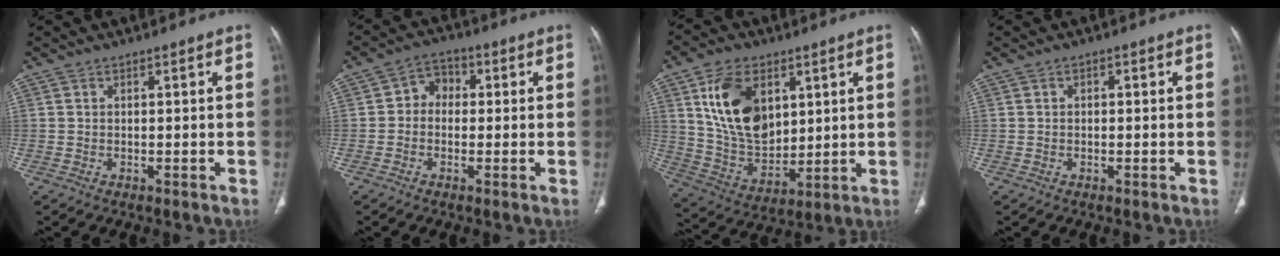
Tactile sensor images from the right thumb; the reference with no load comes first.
{"total": 5.0, "force": [0.1, 4.2, 2.8], "torque": [-0.023, 0.019, -0.012]}
{"total": 16.7, "force": [5.7, 10.6, 11.5], "torque": [-0.180, -0.027, 0.123]}
{"total": 0.7, "force": [0.1, 0.5, 0.5], "torque": [-0.001, 0.003, -0.004]}